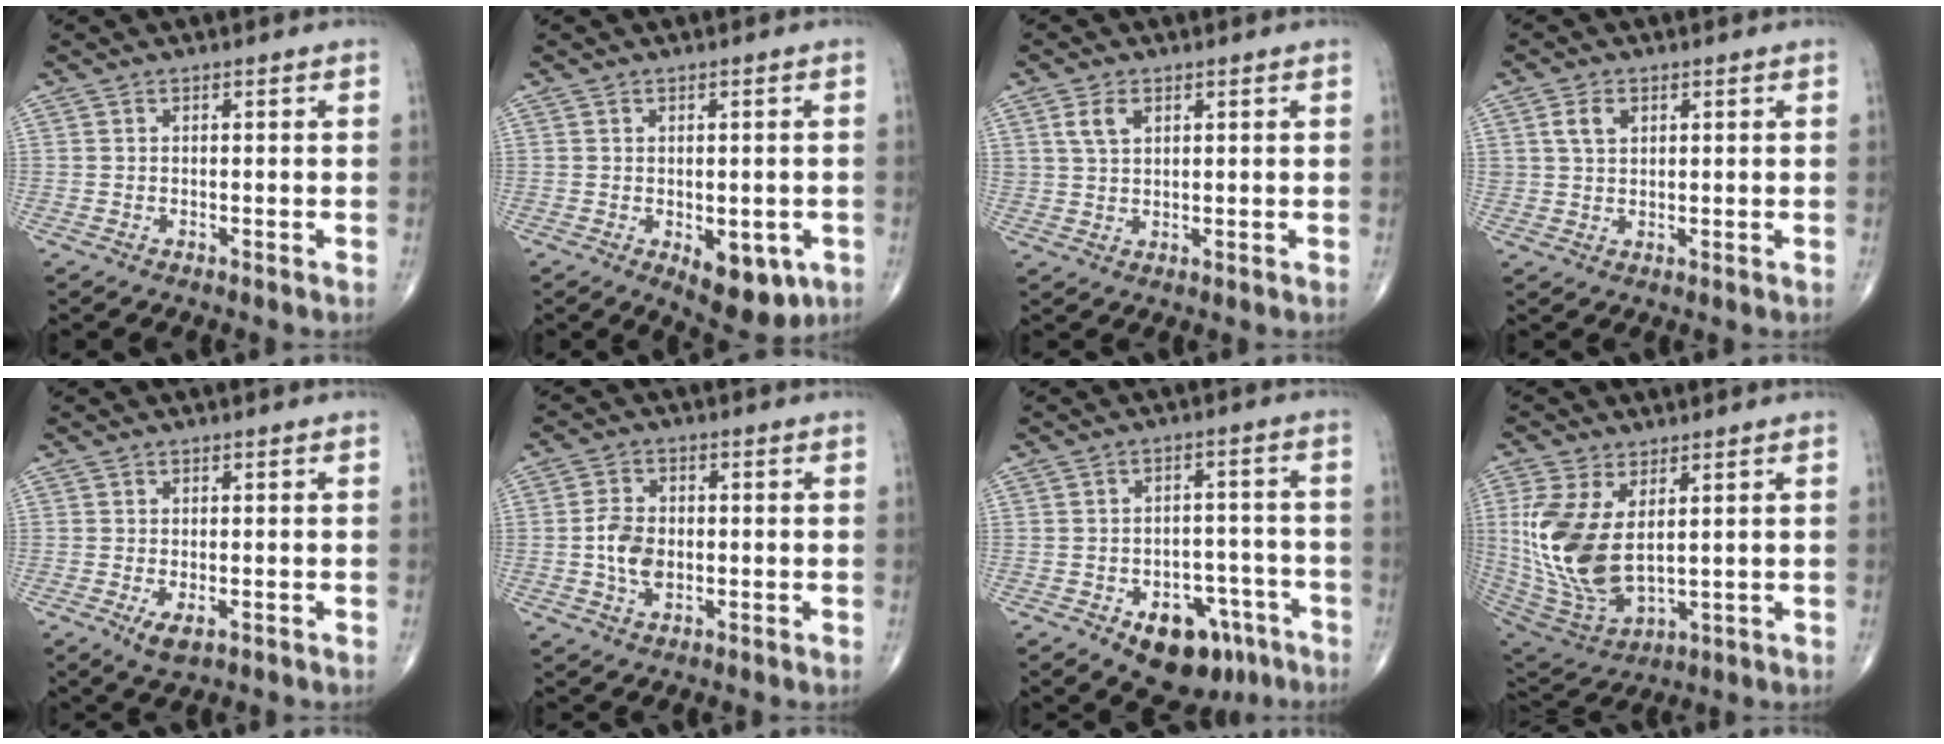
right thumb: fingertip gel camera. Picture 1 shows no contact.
{"total": 8.5, "force": [-2.8, 4.4, 6.7], "torque": [-0.065, -0.007, -0.026]}
{"total": 3.7, "force": [1.7, 2.3, 2.3], "torque": [-0.039, -0.002, 0.035]}
{"total": 3.1, "force": [1.3, 2.3, 1.7], "torque": [-0.025, 0.001, 0.024]}
{"total": 3.2, "force": [-1.2, 1.4, 2.6], "torque": [-0.050, -0.008, -0.017]}
{"total": 6.1, "force": [-0.7, 4.2, 4.4], "torque": [-0.075, 0.005, -0.014]}
{"total": 12.6, "force": [-6.9, 7.7, 7.2], "torque": [-0.057, 0.047, -0.089]}
{"total": 16.4, "force": [2.7, 8.9, 13.4], "torque": [-0.288, -0.020, 0.074]}